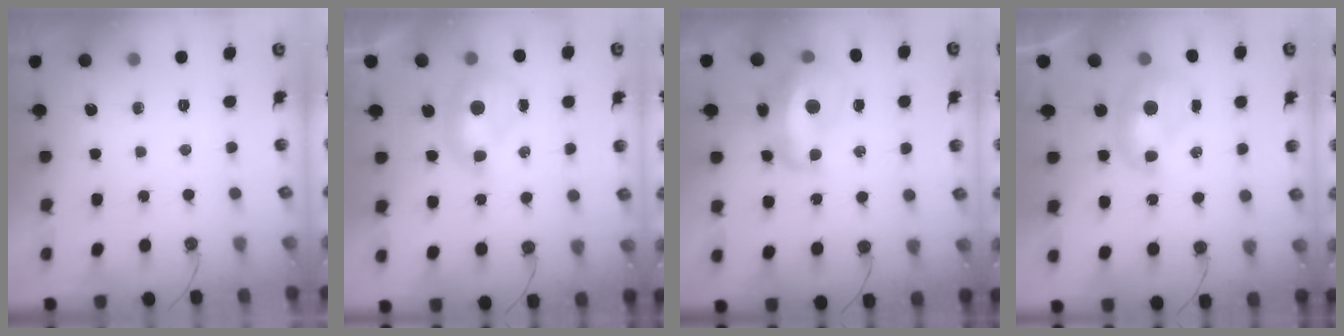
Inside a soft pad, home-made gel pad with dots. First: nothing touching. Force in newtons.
{"total": 1.5, "press": 1.4, "slide": 0.6}
{"total": 8.7, "press": 8.5, "slide": 2.0}
{"total": 1.6, "press": 1.5, "slide": 0.3}